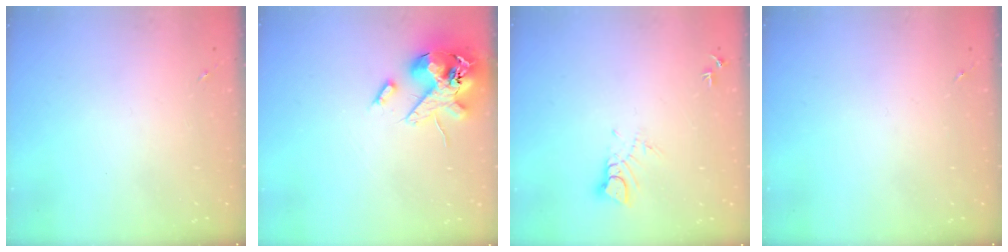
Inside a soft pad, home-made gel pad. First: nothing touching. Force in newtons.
{"total": 15.7, "press": 15.5, "slide": 2.7}
{"total": 4.3, "press": 4.3, "slide": 0.4}
{"total": 0.0}